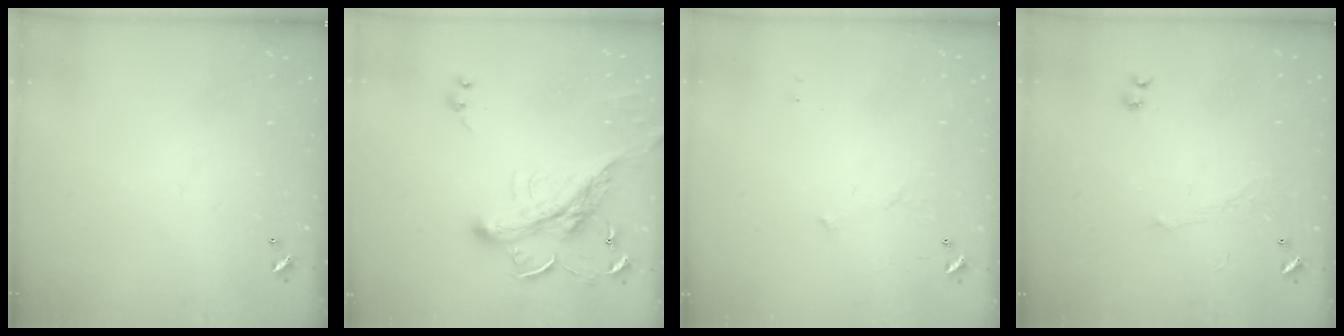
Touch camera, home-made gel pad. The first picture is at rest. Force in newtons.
{"total": 3.9, "press": 3.7, "slide": 1.3}
{"total": 7.6, "press": 7.5, "slide": 0.6}
{"total": 1.2, "press": 1.0, "slide": 0.8}